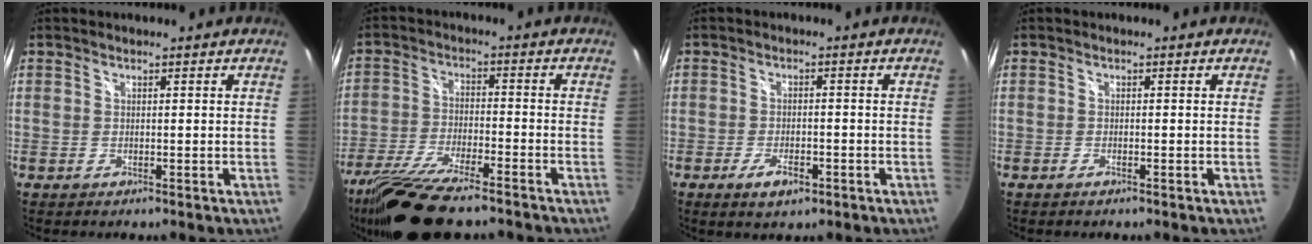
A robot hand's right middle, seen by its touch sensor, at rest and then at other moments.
{"total": 15.3, "force": [-12.2, 2.9, 8.7], "torque": [-0.189, -0.040, -0.222]}
{"total": 4.4, "force": [-2.4, 1.8, 3.3], "torque": [-0.073, -0.007, -0.040]}
{"total": 0.7, "force": [-0.5, 0.2, 0.4], "torque": [-0.008, -0.001, -0.011]}